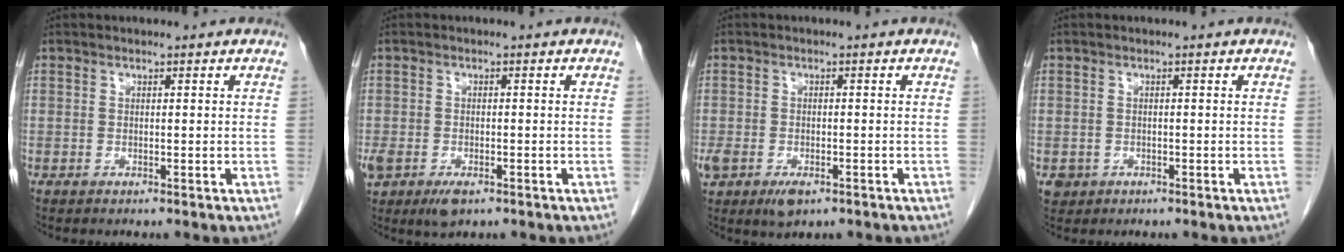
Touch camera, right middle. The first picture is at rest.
{"total": 7.0, "force": [-3.7, 4.2, 4.2], "torque": [-0.098, -0.008, -0.058]}
{"total": 6.5, "force": [-3.7, 3.8, 3.8], "torque": [-0.083, -0.006, -0.055]}
{"total": 1.7, "force": [-0.7, 1.5, 0.2], "torque": [-0.005, 0.005, -0.007]}